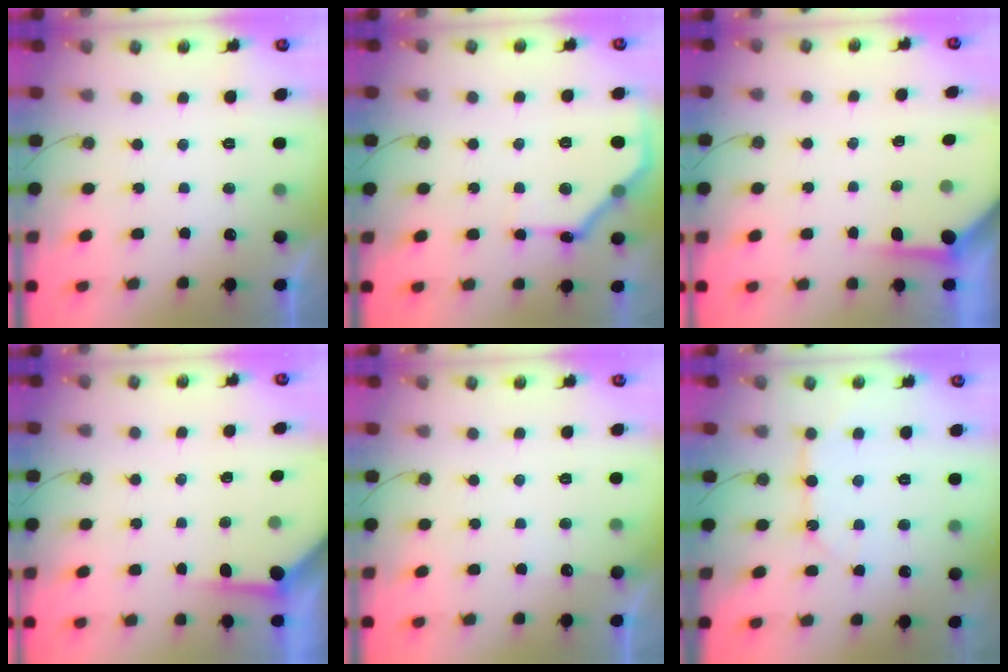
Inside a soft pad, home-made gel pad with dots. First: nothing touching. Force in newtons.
{"total": 13.3, "press": 13.3, "slide": 0.2}
{"total": 3.8, "press": 3.8, "slide": 0.2}
{"total": 3.6, "press": 3.6, "slide": 0.5}
{"total": 3.9, "press": 3.8, "slide": 0.5}
{"total": 8.9, "press": 8.9, "slide": 0.8}